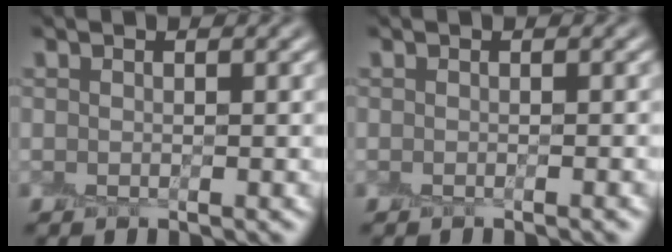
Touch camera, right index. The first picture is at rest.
{"total": 1.0, "force": [-0.5, 0.2, 0.8], "torque": [-0.007, -0.003, -0.011]}